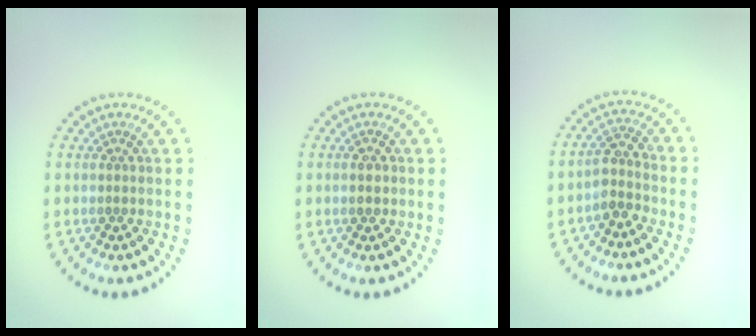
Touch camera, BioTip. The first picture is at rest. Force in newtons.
{"total": 1.5, "press": 1.5, "slide": 0.1}
{"total": 2.3, "press": 1.9, "slide": 1.3}